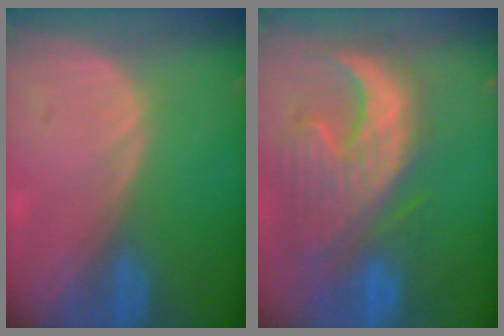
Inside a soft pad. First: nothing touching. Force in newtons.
{"total": 13.2, "press": 11.3, "slide": 6.8}